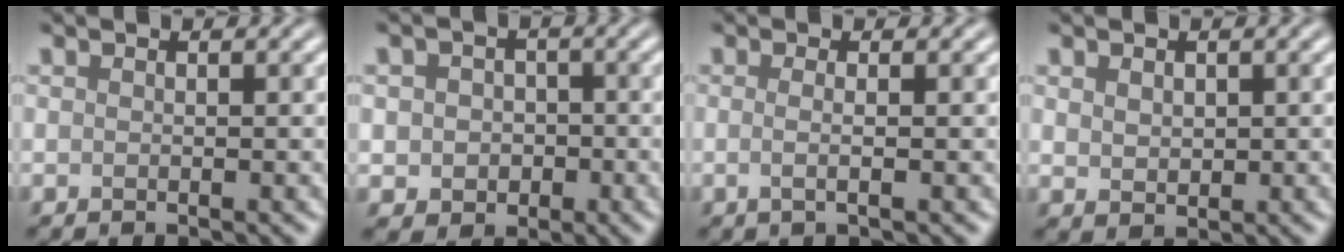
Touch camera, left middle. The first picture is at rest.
{"total": 3.2, "force": [-0.3, 2.9, 1.4], "torque": [-0.012, -0.005, -0.010]}
{"total": 1.9, "force": [-0.1, 0.7, 1.7], "torque": [-0.024, -0.004, -0.013]}
{"total": 1.5, "force": [0.6, 1.1, 0.9], "torque": [-0.017, -0.003, 0.015]}